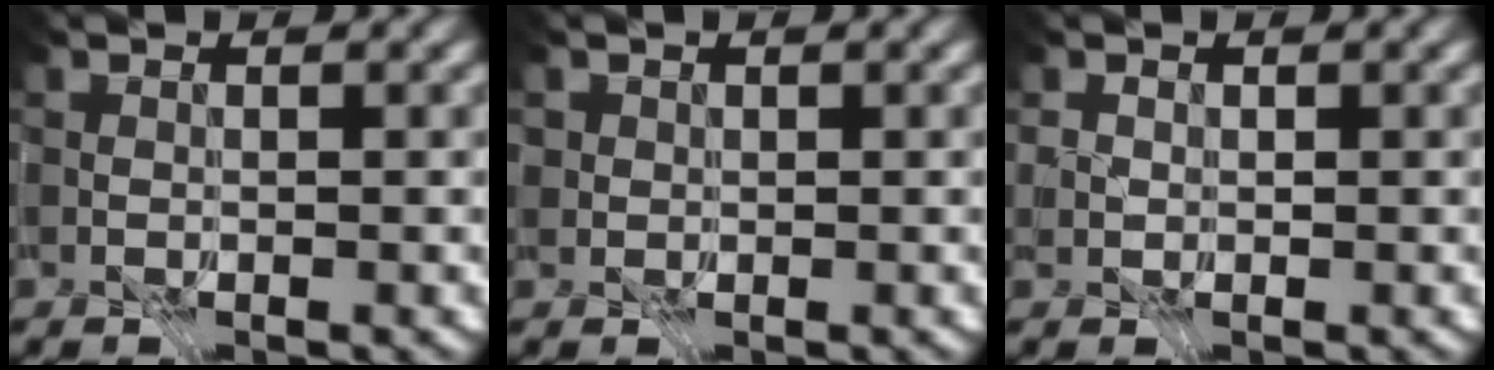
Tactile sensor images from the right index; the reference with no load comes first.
{"total": 2.5, "force": [1.4, 1.8, 1.0], "torque": [-0.014, 0.003, 0.015]}
{"total": 2.7, "force": [1.4, 2.0, 1.2], "torque": [-0.018, 0.007, 0.011]}